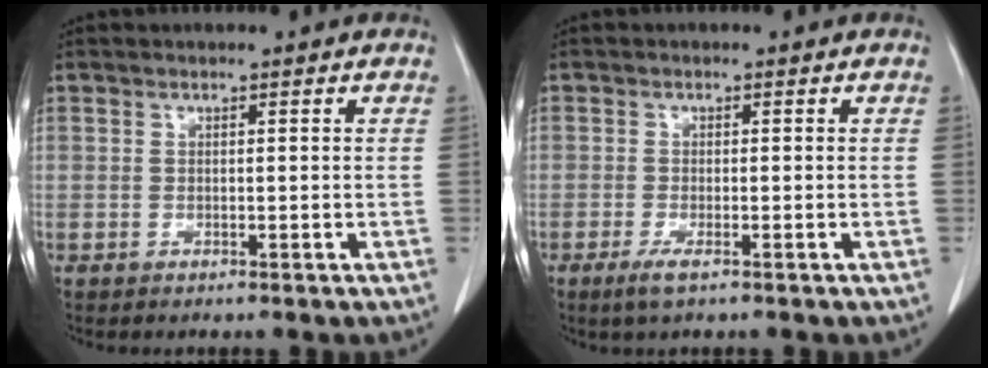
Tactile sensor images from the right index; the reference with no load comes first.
{"total": 2.4, "force": [-1.5, 0.3, 1.8], "torque": [-0.038, -0.006, -0.028]}